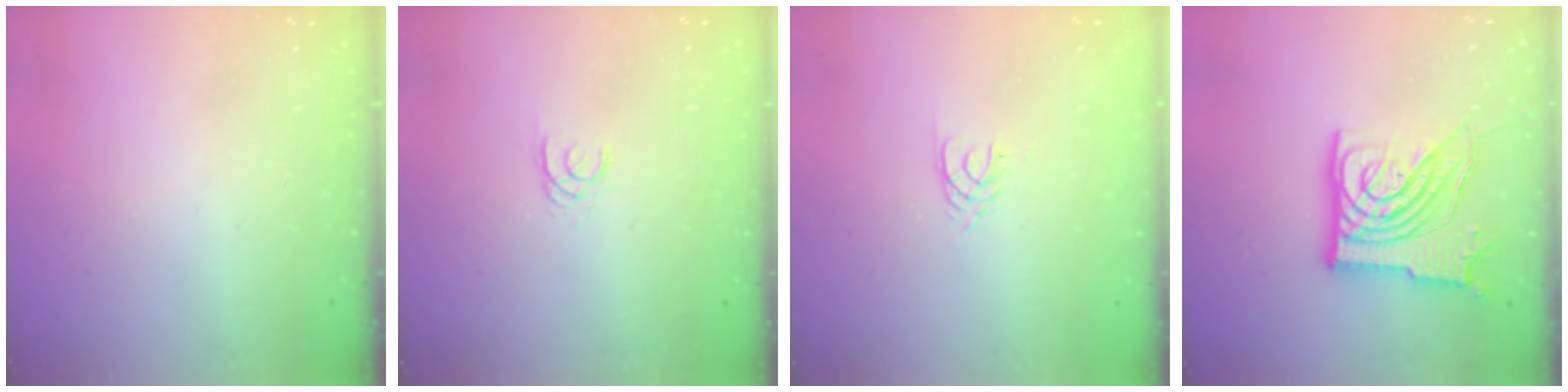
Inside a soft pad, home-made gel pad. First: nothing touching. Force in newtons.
{"total": 1.7, "press": 1.7, "slide": 0.2}
{"total": 1.7, "press": 1.7, "slide": 0.2}
{"total": 19.2, "press": 19.1, "slide": 2.3}